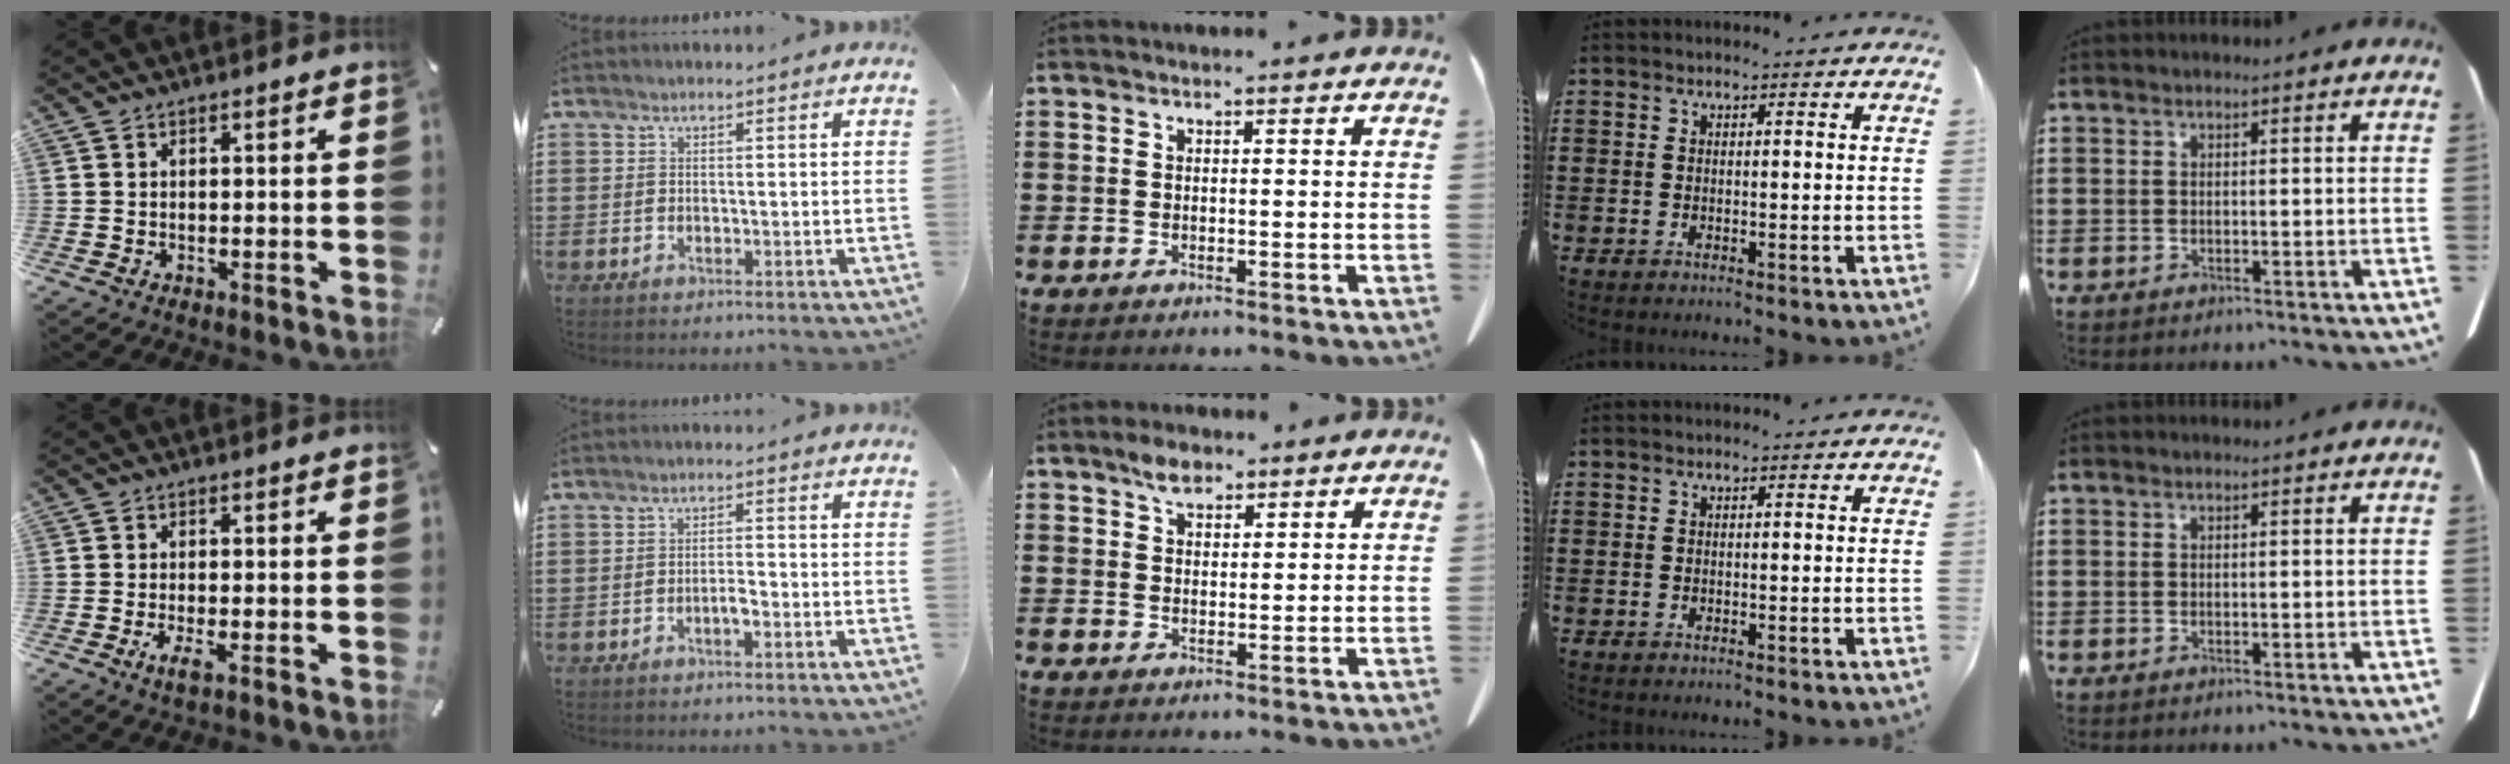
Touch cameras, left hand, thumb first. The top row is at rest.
{"thumb": {"total": 3.1, "force": [-0.9, 0.8, 2.9], "torque": [-0.059, -0.006, -0.018]}, "index": {"total": 2.0, "force": [-0.9, 0.5, 1.7], "torque": [-0.032, 0.003, -0.017]}, "middle": {"total": 3.3, "force": [2.4, 1.4, 1.7], "torque": [-0.031, 0.000, 0.043]}}